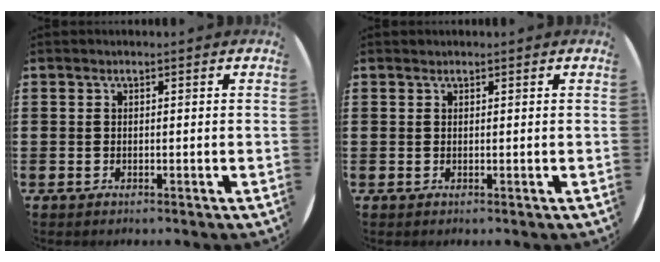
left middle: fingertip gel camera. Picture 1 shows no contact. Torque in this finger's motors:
{"motor_torque": [0.47, -0.41, 0.01, 0.01]}